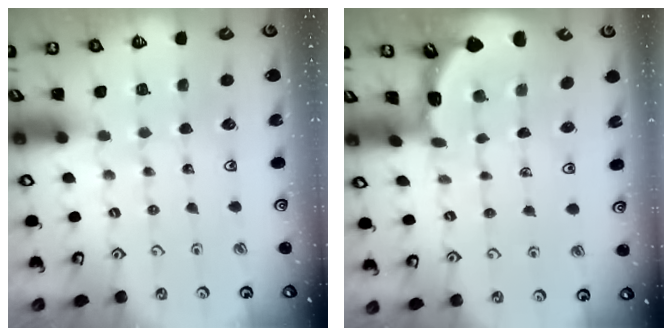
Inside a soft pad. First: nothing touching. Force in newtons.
{"total": 1.8, "press": 1.8, "slide": 0.1}